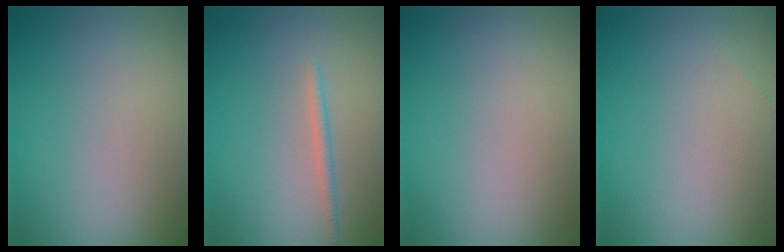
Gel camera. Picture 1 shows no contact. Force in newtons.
{"total": 1.0, "press": 1.0, "slide": 0.1}
{"total": 0.0}
{"total": 0.0}